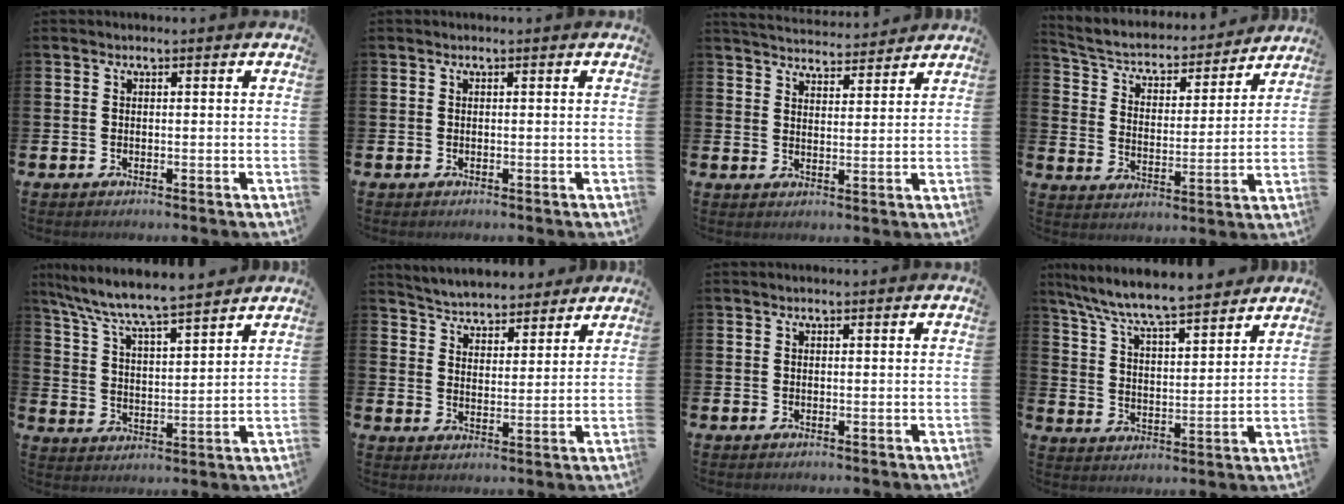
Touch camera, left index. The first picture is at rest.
{"total": 0.0}
{"total": 4.8, "force": [4.7, 0.6, 0.1], "torque": [-0.013, -0.032, 0.085]}
{"total": 5.0, "force": [4.5, 1.8, 1.2], "torque": [-0.052, -0.040, 0.068]}
{"total": 7.8, "force": [7.4, 0.4, 2.4], "torque": [-0.079, -0.052, 0.128]}
{"total": 4.9, "force": [4.8, 1.1, -0.1], "torque": [-0.018, -0.034, 0.083]}
{"total": 0.0}
{"total": 8.1, "force": [7.6, 0.7, 2.6], "torque": [-0.083, -0.053, 0.132]}